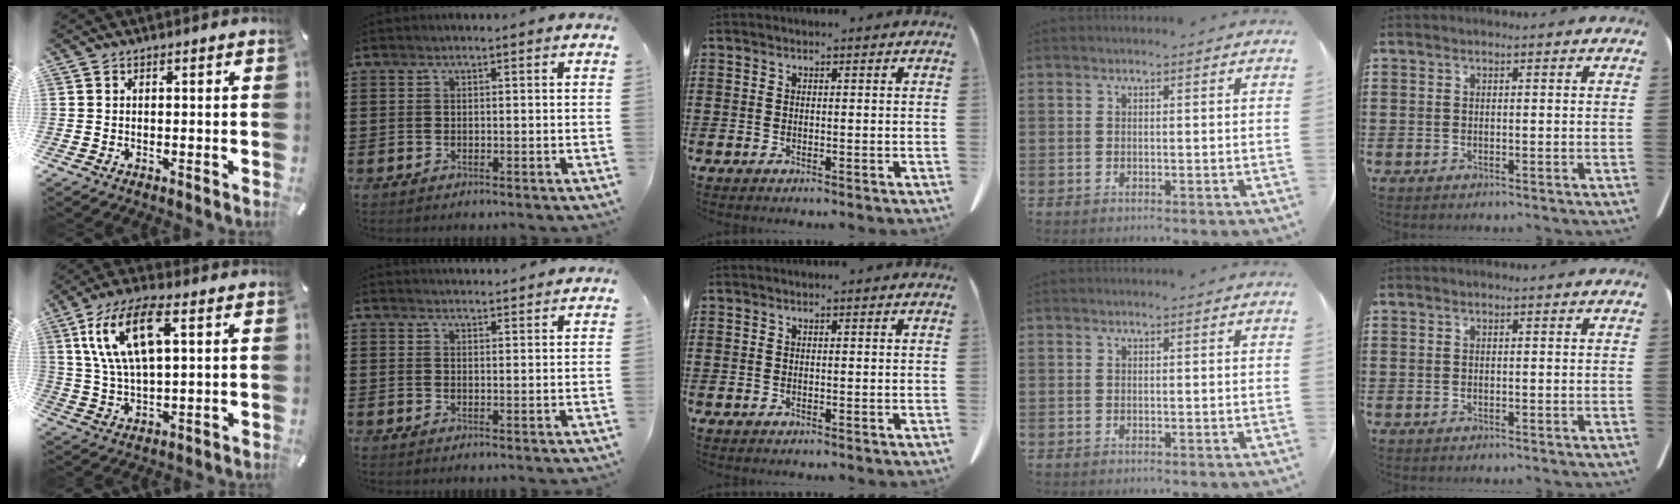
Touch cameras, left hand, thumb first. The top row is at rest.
{"thumb": {"total": 14.0, "force": [5.6, 5.9, 11.4], "torque": [-0.251, 0.008, 0.097]}, "index": {"total": 2.1, "force": [2.1, 0.0, -0.1], "torque": [-0.005, -0.005, 0.041]}}